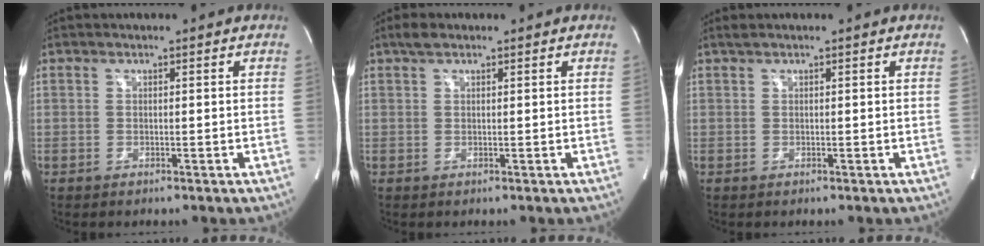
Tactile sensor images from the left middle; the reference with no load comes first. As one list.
[{"total": 1.8, "force": [1.3, 0.8, 1.0], "torque": [-0.026, 0.014, 0.024]}, {"total": 0.7, "force": [0.5, 0.0, 0.4], "torque": [-0.016, 0.013, 0.014]}]